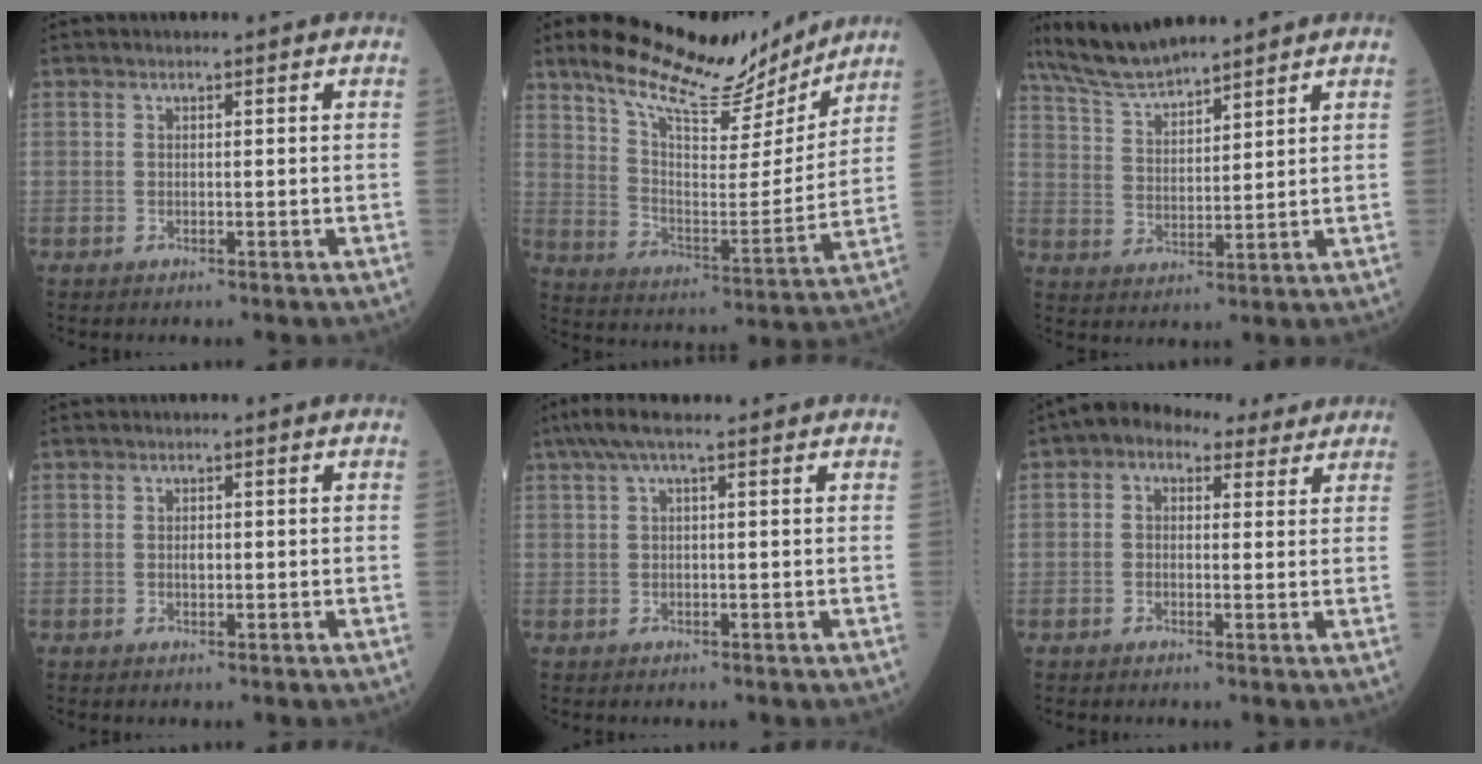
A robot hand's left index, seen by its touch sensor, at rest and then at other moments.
{"total": 17.8, "force": [15.4, 4.0, 8.1], "torque": [-0.141, -0.015, 0.245]}
{"total": 9.7, "force": [8.8, 1.2, 3.7], "torque": [-0.082, 0.016, 0.171]}
{"total": 0.9, "force": [-0.2, 0.5, 0.7], "torque": [-0.012, -0.003, -0.004]}
{"total": 6.5, "force": [4.8, 0.8, 4.2], "torque": [-0.076, 0.049, 0.078]}
{"total": 6.8, "force": [4.3, 4.1, 3.3], "torque": [-0.050, 0.038, 0.059]}